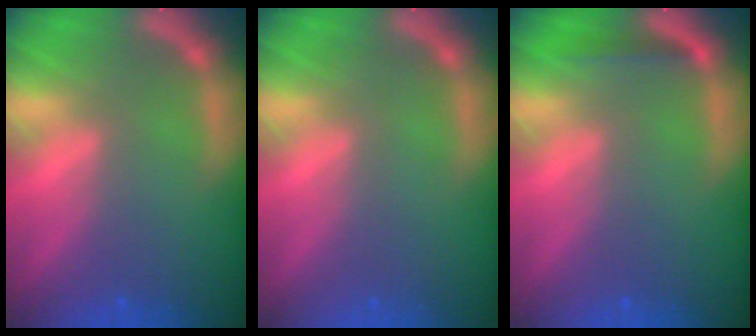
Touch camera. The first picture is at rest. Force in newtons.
{"total": 0.0}
{"total": 1.4}